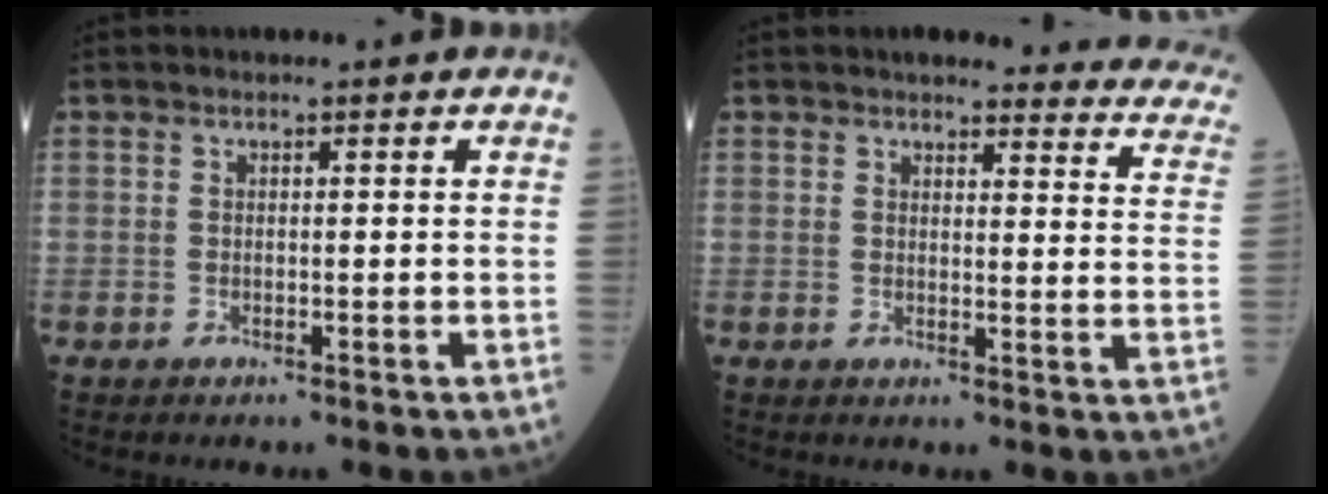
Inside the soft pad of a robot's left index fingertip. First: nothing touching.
{"total": 19.5, "force": [18.0, 3.5, 6.5], "torque": [-0.050, -0.056, 0.178]}